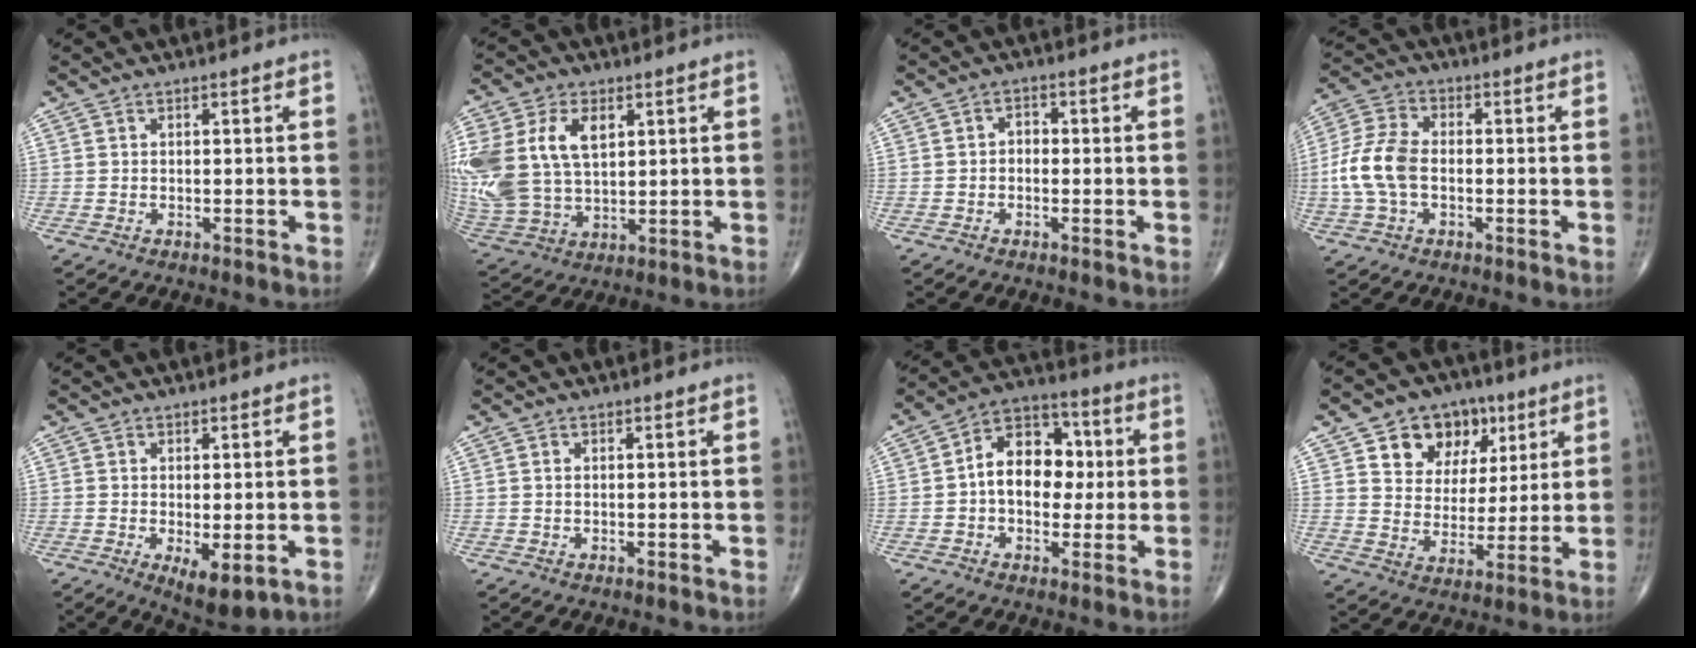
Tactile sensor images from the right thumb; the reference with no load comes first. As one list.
[{"total": 20.9, "force": [5.5, 13.6, 15.0], "torque": [-0.348, 0.010, 0.116]}, {"total": 2.0, "force": [-0.3, 1.6, 1.2], "torque": [-0.001, 0.011, -0.015]}, {"total": 9.8, "force": [-1.3, 6.0, 7.7], "torque": [-0.172, 0.024, -0.032]}, {"total": 6.1, "force": [-1.5, 2.5, 5.3], "torque": [-0.081, -0.019, -0.013]}, {"total": 0.0}, {"total": 12.6, "force": [0.4, 8.8, 9.0], "torque": [-0.098, 0.030, -0.004]}, {"total": 12.7, "force": [6.1, 9.7, 5.6], "torque": [-0.047, -0.020, 0.102]}]